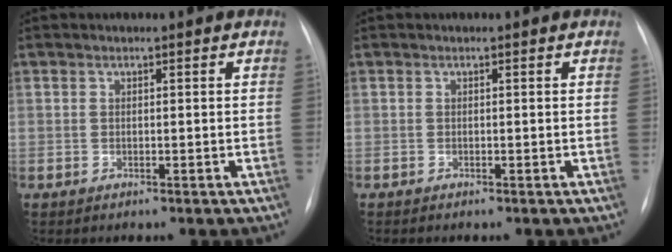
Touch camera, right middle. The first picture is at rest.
{"total": 0.0}